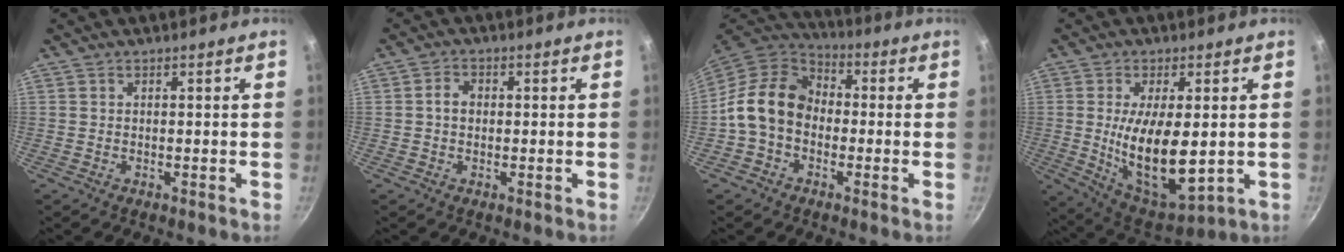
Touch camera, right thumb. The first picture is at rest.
{"total": 2.0, "force": [0.1, 1.6, 1.3], "torque": [-0.018, 0.006, -0.001]}
{"total": 13.0, "force": [-1.1, 10.1, 8.1], "torque": [-0.110, 0.034, -0.042]}
{"total": 15.8, "force": [-0.3, 6.7, 14.3], "torque": [-0.239, -0.021, 0.010]}